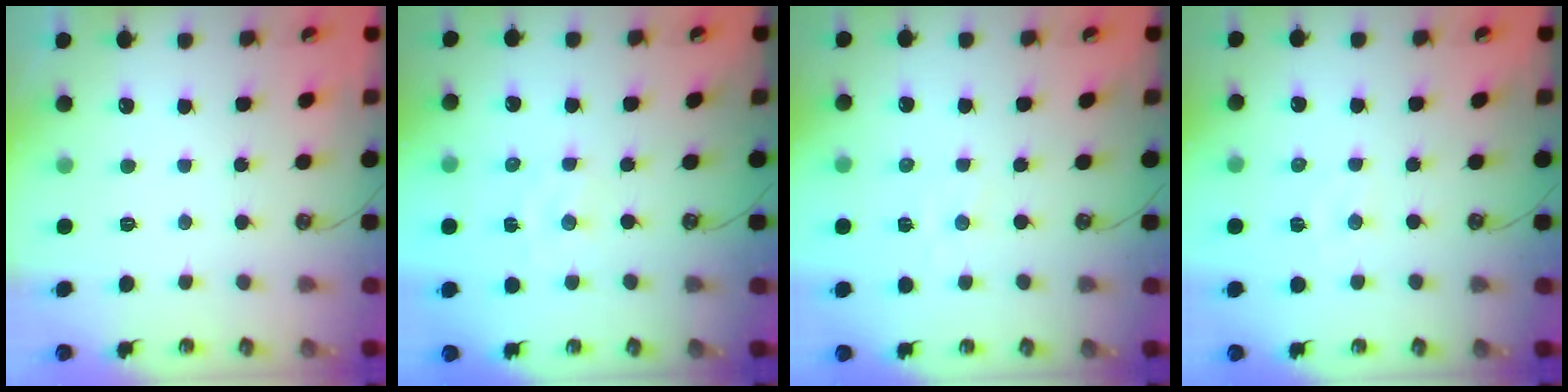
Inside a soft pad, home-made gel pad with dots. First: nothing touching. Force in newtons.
{"total": 1.6, "press": 1.5, "slide": 0.3}
{"total": 1.4, "press": 1.4, "slide": 0.4}
{"total": 4.5, "press": 4.4, "slide": 0.5}